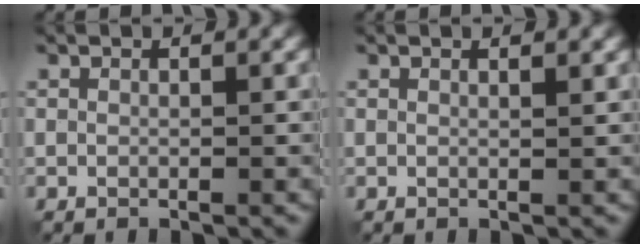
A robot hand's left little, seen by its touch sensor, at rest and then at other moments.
{"total": 1.2, "force": [0.8, 0.4, 0.8], "torque": [-0.006, 0.004, 0.003]}